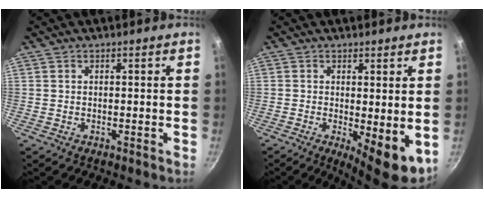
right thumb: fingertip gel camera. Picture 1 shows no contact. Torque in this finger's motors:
{"motor_torque": [-0.15, 0.70, 0.05, 0.01, 0.20]}